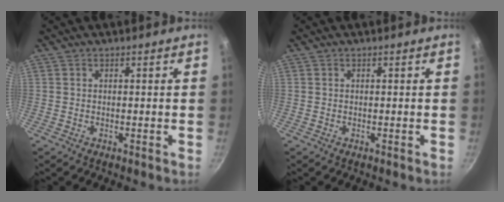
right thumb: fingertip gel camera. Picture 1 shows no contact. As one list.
[{"total": 0.0}]